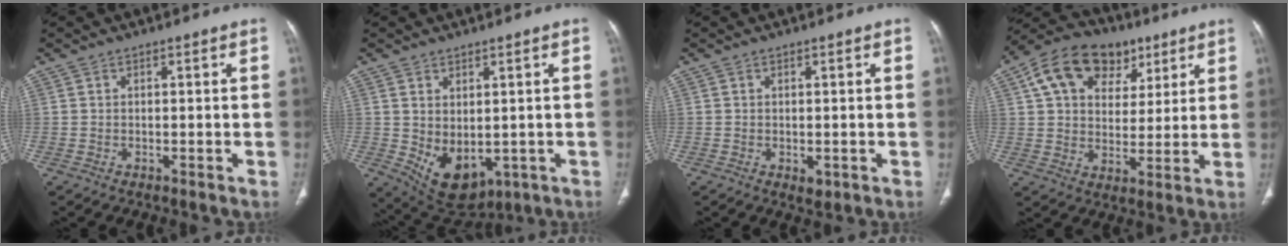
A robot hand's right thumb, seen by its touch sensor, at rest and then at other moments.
{"total": 9.5, "force": [-1.2, 5.7, 7.5], "torque": [-0.111, -0.008, 0.012]}
{"total": 1.4, "force": [-0.4, 0.8, 1.1], "torque": [-0.016, -0.004, 0.000]}
{"total": 17.2, "force": [7.8, 12.0, 9.5], "torque": [-0.131, 0.004, 0.126]}